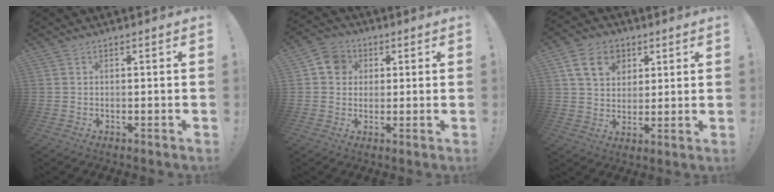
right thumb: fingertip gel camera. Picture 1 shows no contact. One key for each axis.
{"total": 7.5, "fx": 1.6, "fy": 6.7, "fz": 2.9, "tx": -0.038, "ty": 0.005, "tz": 0.033}
{"total": 13.0, "fx": 5.6, "fy": 9.8, "fz": 6.3, "tx": -0.089, "ty": -0.015, "tz": 0.109}